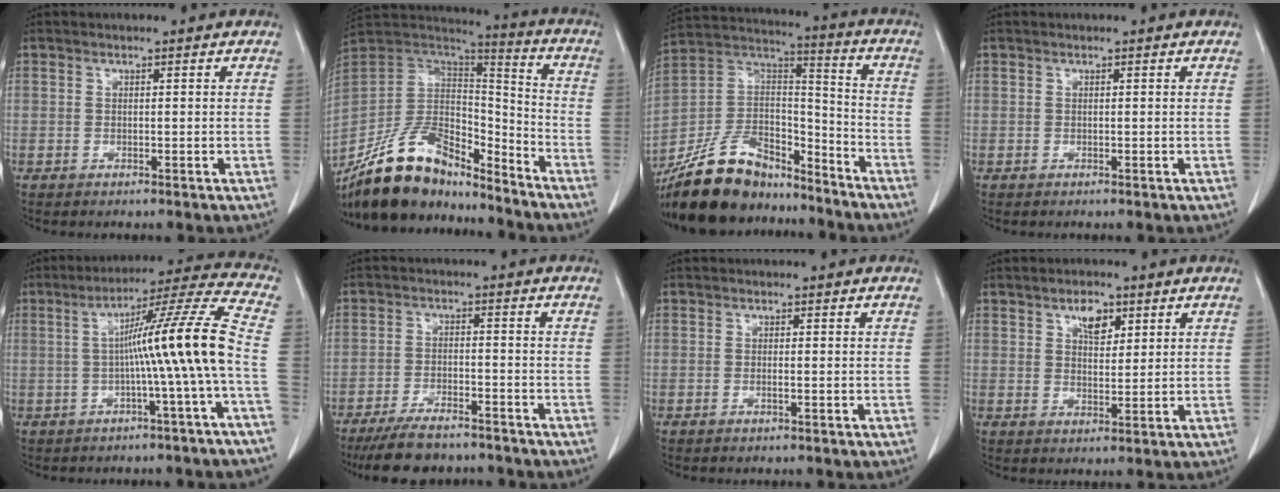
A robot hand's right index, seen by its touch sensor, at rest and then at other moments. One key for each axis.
{"total": 18.0, "fx": -15.0, "fy": 6.9, "fz": 7.2, "tx": -0.125, "ty": 0.047, "tz": -0.267}
{"total": 19.3, "fx": -16.2, "fy": 7.5, "fz": 7.2, "tx": -0.150, "ty": 0.035, "tz": -0.289}
{"total": 0.0}
{"total": 12.8, "fx": -1.6, "fy": -2.3, "fz": 12.5, "tx": -0.188, "ty": 0.019, "tz": -0.029}
{"total": 9.7, "fx": -8.5, "fy": 2.2, "fz": 4.1, "tx": -0.068, "ty": -0.016, "tz": -0.136}
{"total": 0.5, "fx": -0.2, "fy": -0.1, "fz": 0.5, "tx": -0.009, "ty": 0.000, "tz": -0.004}
{"total": 4.1, "fx": 2.3, "fy": 2.2, "fz": 2.7, "tx": -0.045, "ty": 0.002, "tz": 0.040}